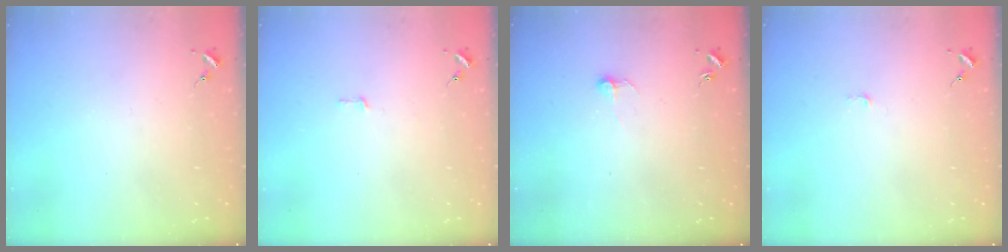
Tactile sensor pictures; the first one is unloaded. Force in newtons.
{"total": 2.6, "press": 2.6, "slide": 0.2}
{"total": 4.6, "press": 4.6, "slide": 0.4}
{"total": 2.7, "press": 2.7, "slide": 0.3}